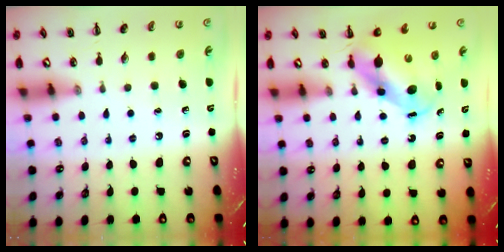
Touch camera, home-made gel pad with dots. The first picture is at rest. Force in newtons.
{"total": 5.4, "press": 5.3, "slide": 1.1}